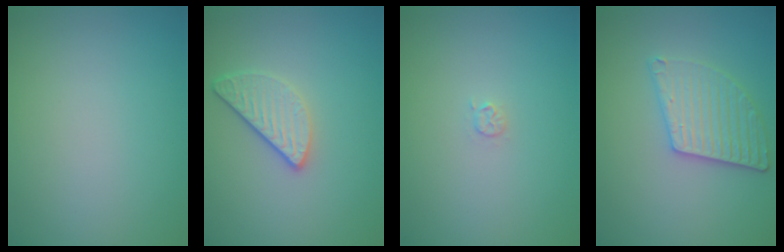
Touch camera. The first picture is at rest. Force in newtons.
{"total": 2.7, "press": 2.3, "slide": 1.3}
{"total": 0.7, "press": 0.7, "slide": 0.1}
{"total": 3.4, "press": 3.3, "slide": 1.0}